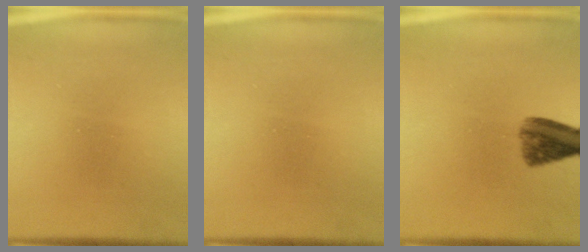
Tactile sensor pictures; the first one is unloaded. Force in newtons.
{"total": 0.0}
{"total": 5.6}